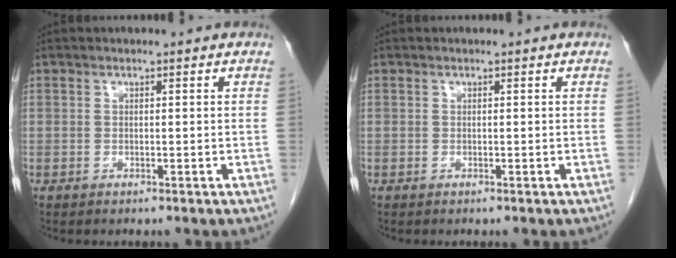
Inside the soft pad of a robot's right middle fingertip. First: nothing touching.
{"total": 0.0}